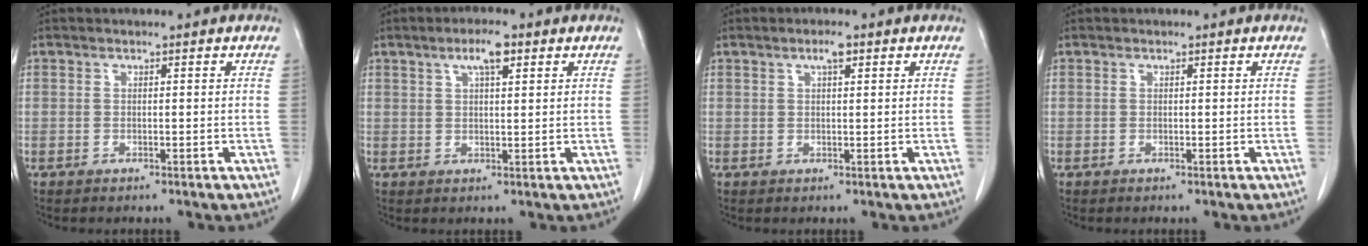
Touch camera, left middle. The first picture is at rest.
{"total": 4.3, "force": [2.4, 0.8, 3.5], "torque": [-0.066, 0.005, 0.042]}
{"total": 2.1, "force": [1.2, 0.3, 1.7], "torque": [-0.033, 0.003, 0.021]}
{"total": 0.0}